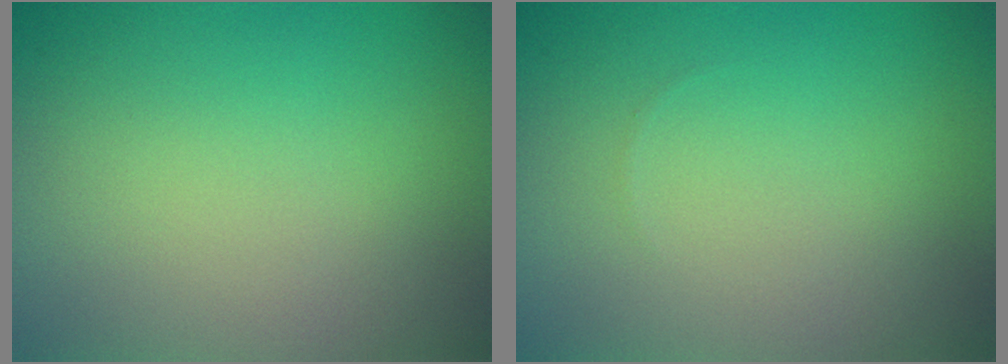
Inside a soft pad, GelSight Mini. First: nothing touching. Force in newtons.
{"total": 0.0}